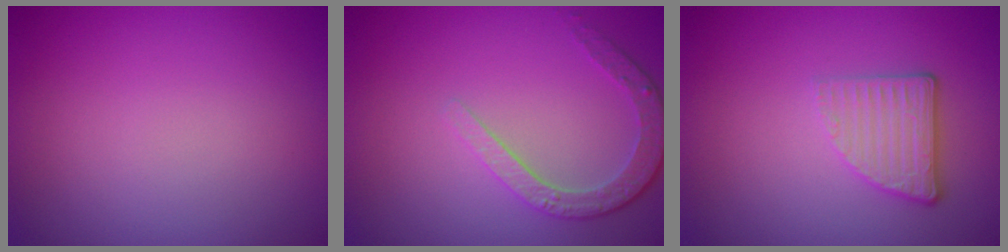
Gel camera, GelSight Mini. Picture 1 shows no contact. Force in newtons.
{"total": 2.9, "press": 2.5, "slide": 1.6}
{"total": 2.7, "press": 2.3, "slide": 1.4}